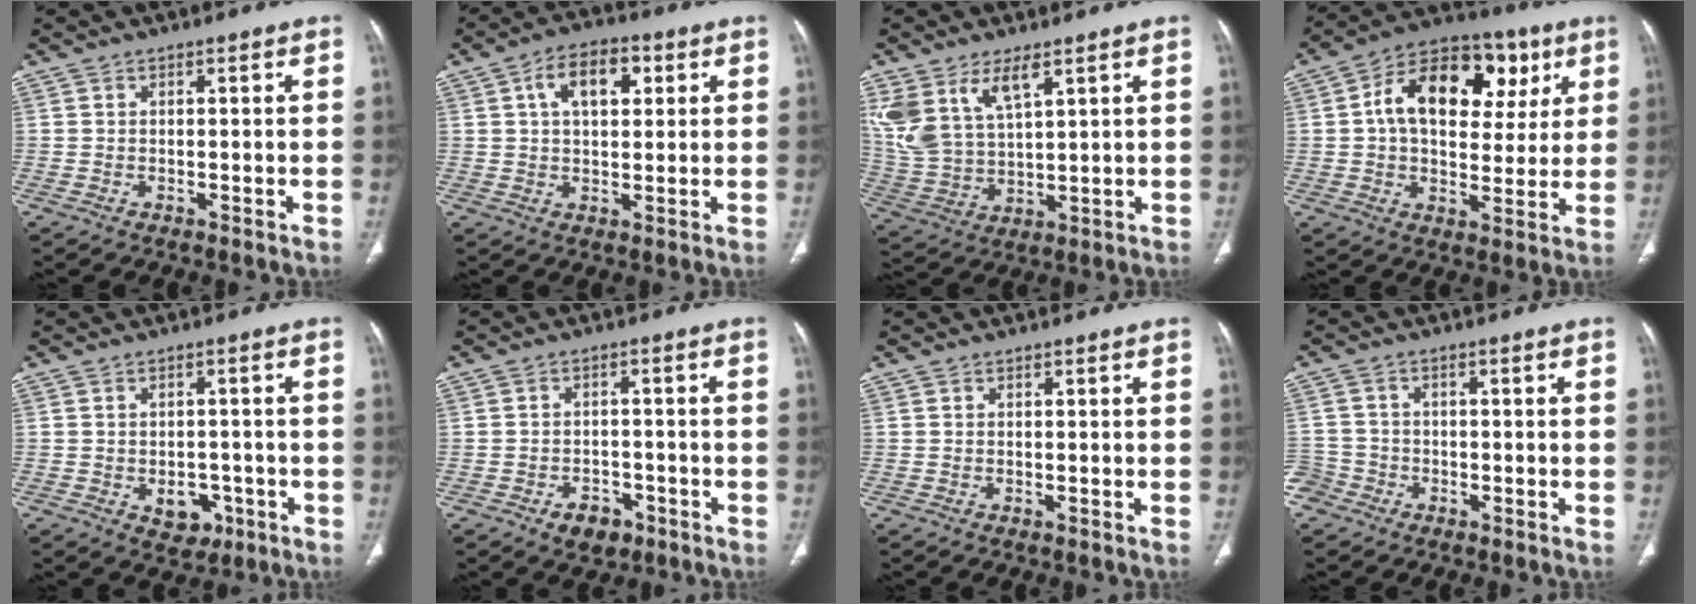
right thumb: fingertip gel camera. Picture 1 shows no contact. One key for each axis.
{"total": 9.1, "fx": 2.9, "fy": 5.2, "fz": 6.9, "tx": -0.097, "ty": 0.009, "tz": 0.042}
{"total": 11.7, "fx": 6.3, "fy": 5.4, "fz": 8.2, "tx": -0.174, "ty": -0.017, "tz": 0.142}
{"total": 19.3, "fx": 5.5, "fy": 12.4, "fz": 13.8, "tx": -0.175, "ty": 0.014, "tz": 0.079}
{"total": 5.3, "fx": -1.9, "fy": 3.9, "fz": 3.0, "tx": -0.018, "ty": 0.012, "tz": -0.016}
{"total": 5.0, "fx": -2.8, "fy": 3.3, "fz": 2.4, "tx": -0.021, "ty": 0.018, "tz": -0.036}
{"total": 0.0}
{"total": 4.7, "fx": -2.9, "fy": 3.7, "fz": 0.3, "tx": 0.006, "ty": 0.018, "tz": -0.062}